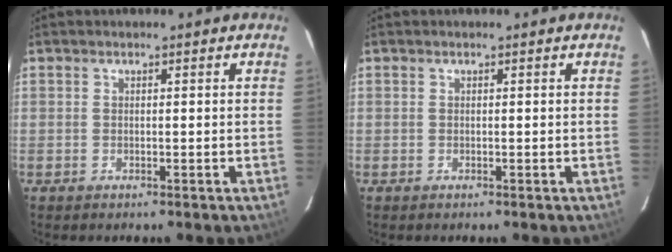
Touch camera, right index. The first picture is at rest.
{"total": 0.0}